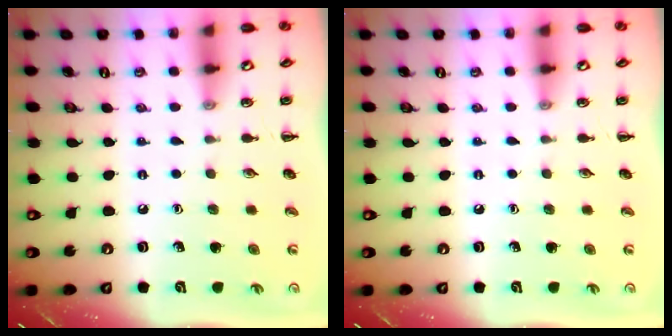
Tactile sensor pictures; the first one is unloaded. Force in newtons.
{"total": 0.0}